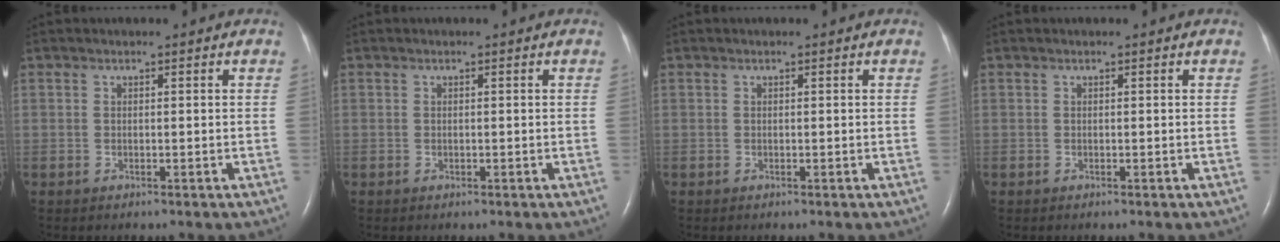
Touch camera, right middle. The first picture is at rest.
{"total": 0.0}
{"total": 0.0}
{"total": 0.0}